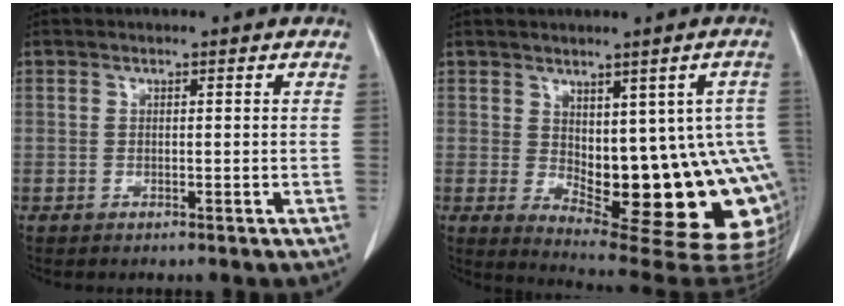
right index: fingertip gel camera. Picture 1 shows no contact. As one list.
[{"total": 18.1, "force": [-2.8, 7.2, 16.4], "torque": [-0.134, 0.009, -0.014]}]